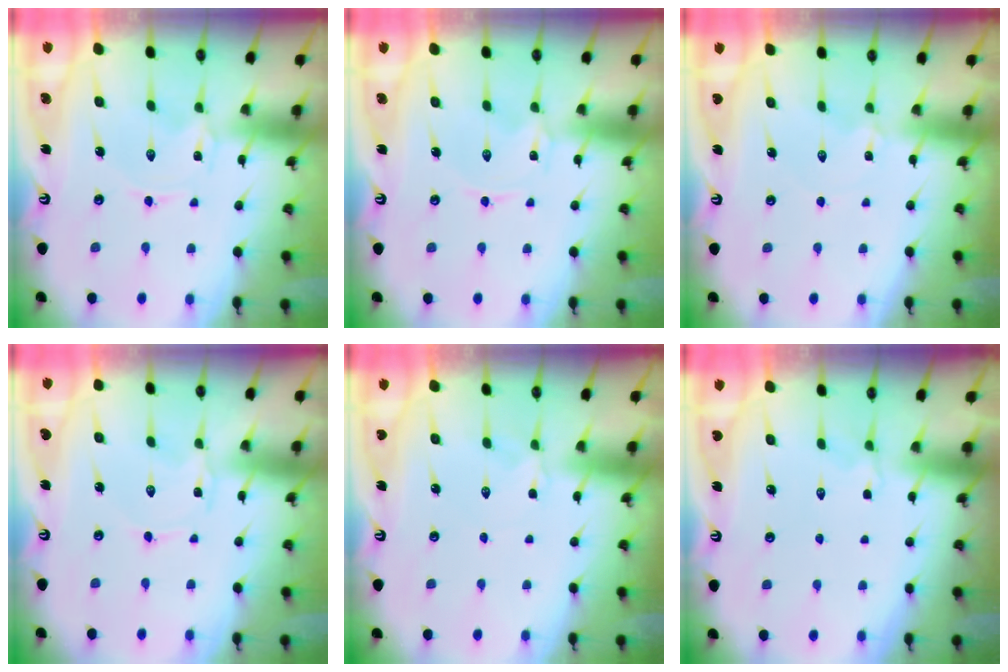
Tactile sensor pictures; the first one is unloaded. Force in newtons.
{"total": 0.0}
{"total": 1.2, "press": 1.2, "slide": 0.3}
{"total": 1.3, "press": 1.3, "slide": 0.2}
{"total": 2.3, "press": 2.3, "slide": 0.5}
{"total": 2.1, "press": 1.3, "slide": 1.6}